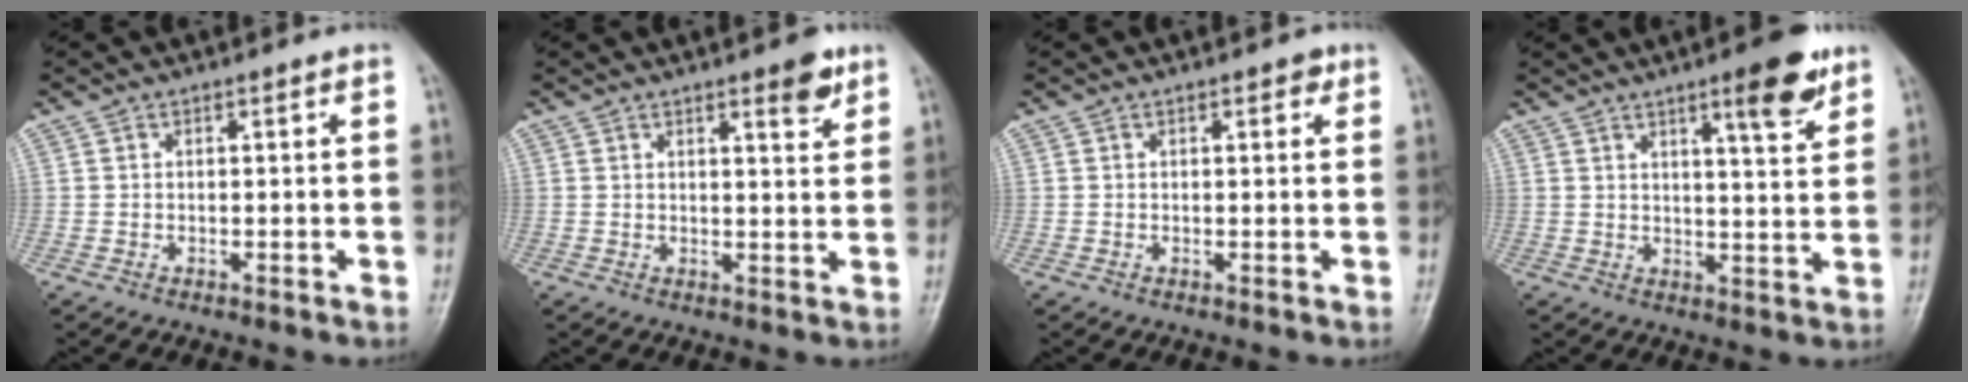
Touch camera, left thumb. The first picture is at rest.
{"total": 4.4, "force": [2.8, 1.2, 3.1], "torque": [-0.033, -0.017, 0.035]}
{"total": 1.4, "force": [0.7, 0.8, 0.9], "torque": [-0.004, 0.000, 0.006]}
{"total": 8.4, "force": [5.2, 1.6, 6.5], "torque": [-0.083, -0.031, 0.072]}